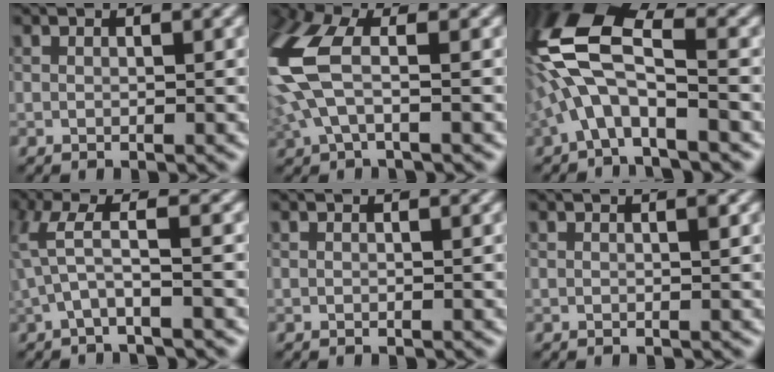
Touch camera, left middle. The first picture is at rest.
{"total": 6.9, "force": [-0.6, 3.2, 6.1], "torque": [-0.182, 0.012, -0.013]}
{"total": 8.4, "force": [-2.4, 3.6, 7.2], "torque": [-0.167, 0.030, -0.054]}
{"total": 2.4, "force": [-0.7, -0.1, 2.3], "torque": [-0.070, 0.012, -0.004]}
{"total": 0.0}
{"total": 0.6, "force": [0.1, 0.1, 0.6], "torque": [-0.005, 0.004, 0.002]}